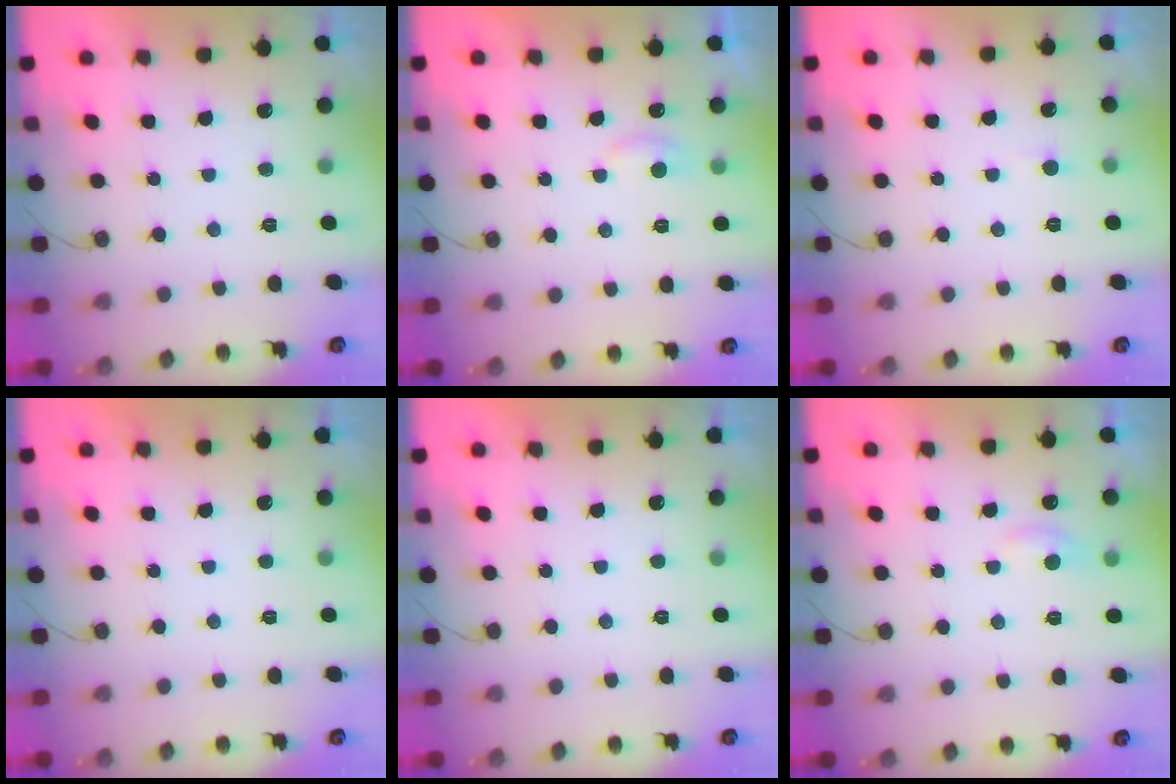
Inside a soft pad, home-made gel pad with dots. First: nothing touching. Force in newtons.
{"total": 4.1, "press": 4.1, "slide": 0.5}
{"total": 1.6, "press": 1.6, "slide": 0.1}
{"total": 0.0}
{"total": 0.0}
{"total": 5.4, "press": 5.4, "slide": 0.6}